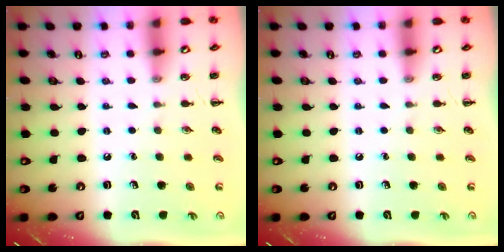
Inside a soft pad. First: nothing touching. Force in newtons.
{"total": 0.0}